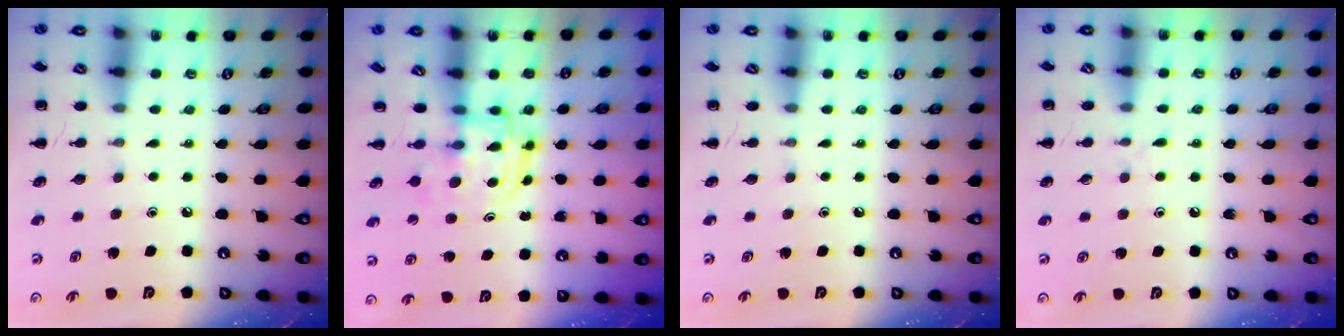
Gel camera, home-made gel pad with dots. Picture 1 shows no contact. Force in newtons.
{"total": 2.7, "press": 2.7, "slide": 0.3}
{"total": 0.0}
{"total": 4.0, "press": 3.6, "slide": 1.8}